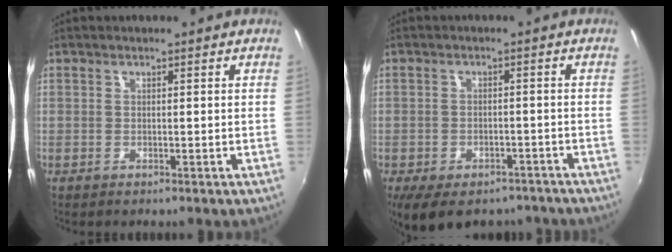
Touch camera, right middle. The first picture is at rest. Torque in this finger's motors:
{"motor_torque": [1.10, -1.04, 0.46, 0.14]}